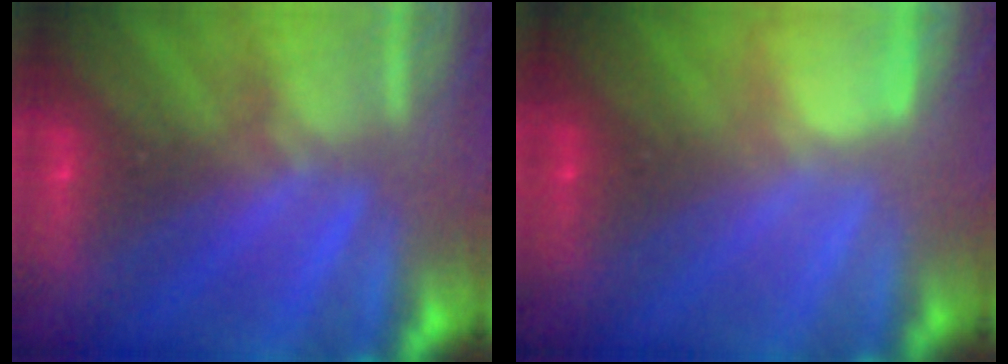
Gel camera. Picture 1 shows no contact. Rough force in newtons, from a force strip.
{"total": 2.9}